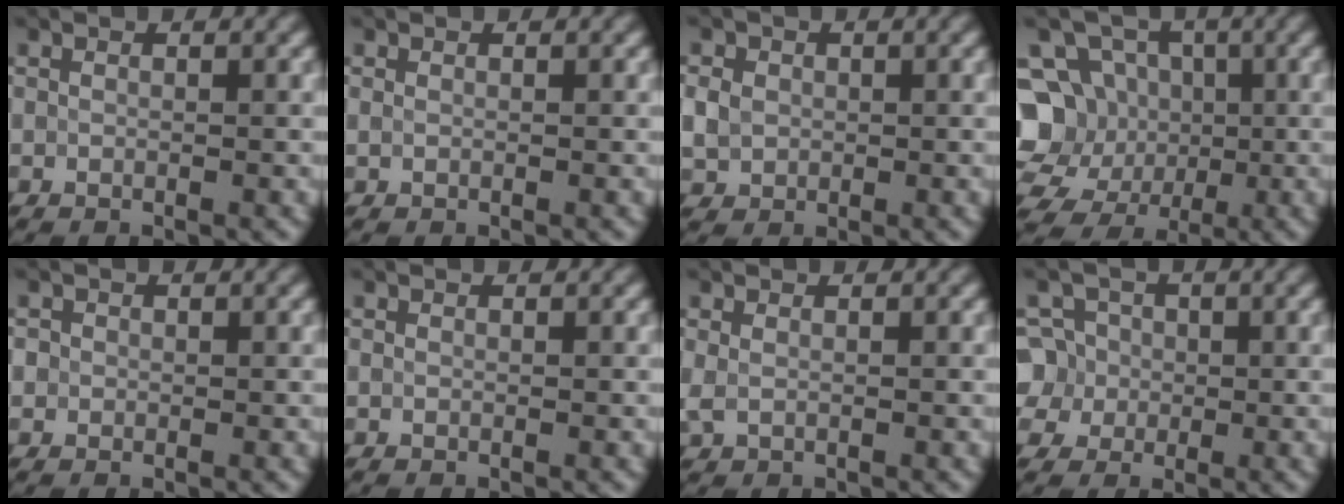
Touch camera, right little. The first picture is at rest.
{"total": 0.0}
{"total": 2.3, "force": [0.1, 2.1, 1.0], "torque": [-0.025, 0.004, 0.003]}
{"total": 10.8, "force": [-1.0, 9.9, 4.0], "torque": [-0.088, 0.017, -0.046]}
{"total": 1.0, "force": [0.2, 1.0, 0.1], "torque": [0.007, -0.001, -0.004]}
{"total": 0.0}
{"total": 1.1, "force": [0.0, 0.8, 0.7], "torque": [-0.019, 0.000, -0.001]}
{"total": 5.7, "force": [-0.2, 5.5, 1.6], "torque": [-0.025, 0.030, -0.019]}